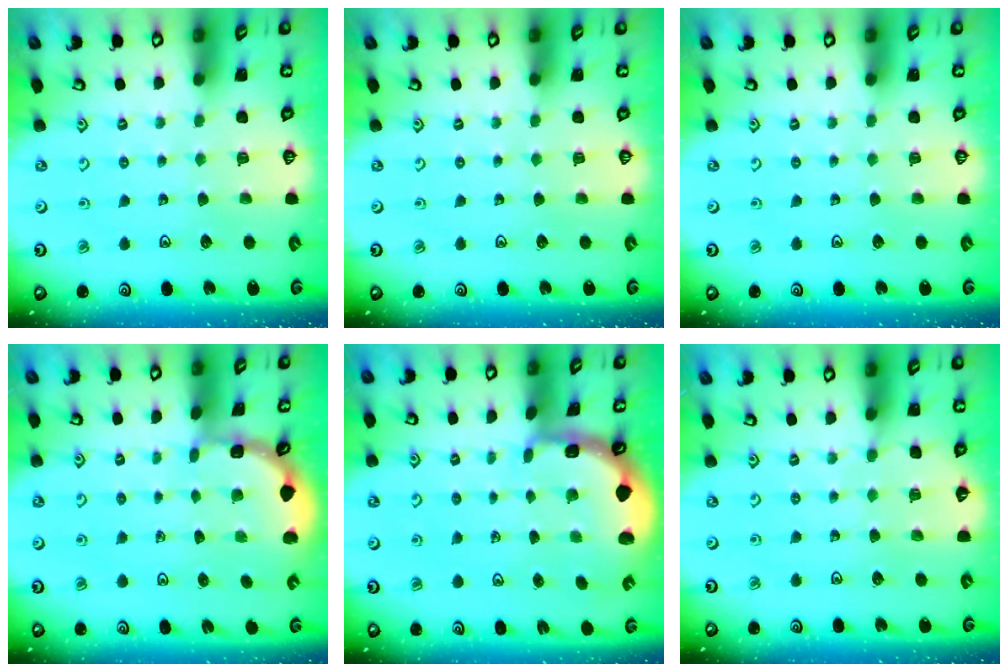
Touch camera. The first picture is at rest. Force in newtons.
{"total": 0.0}
{"total": 0.0}
{"total": 1.6, "press": 1.6, "slide": 0.2}
{"total": 1.7, "press": 1.5, "slide": 0.7}
{"total": 5.6, "press": 5.4, "slide": 1.2}